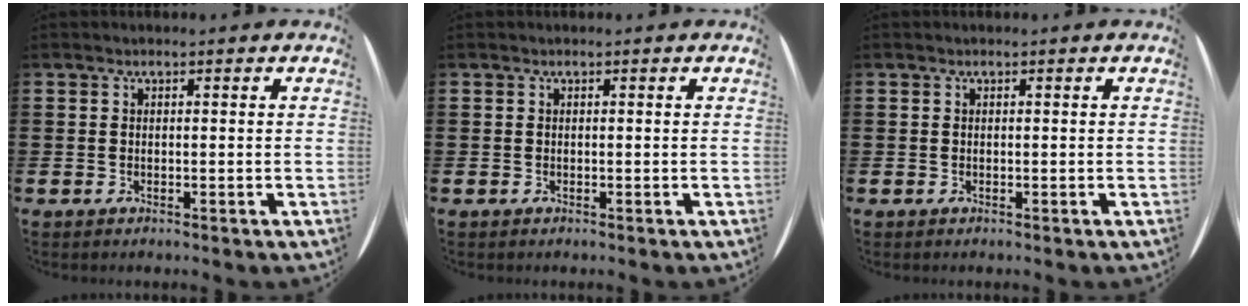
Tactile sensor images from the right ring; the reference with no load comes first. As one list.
[{"total": 0.0}, {"total": 0.0}]